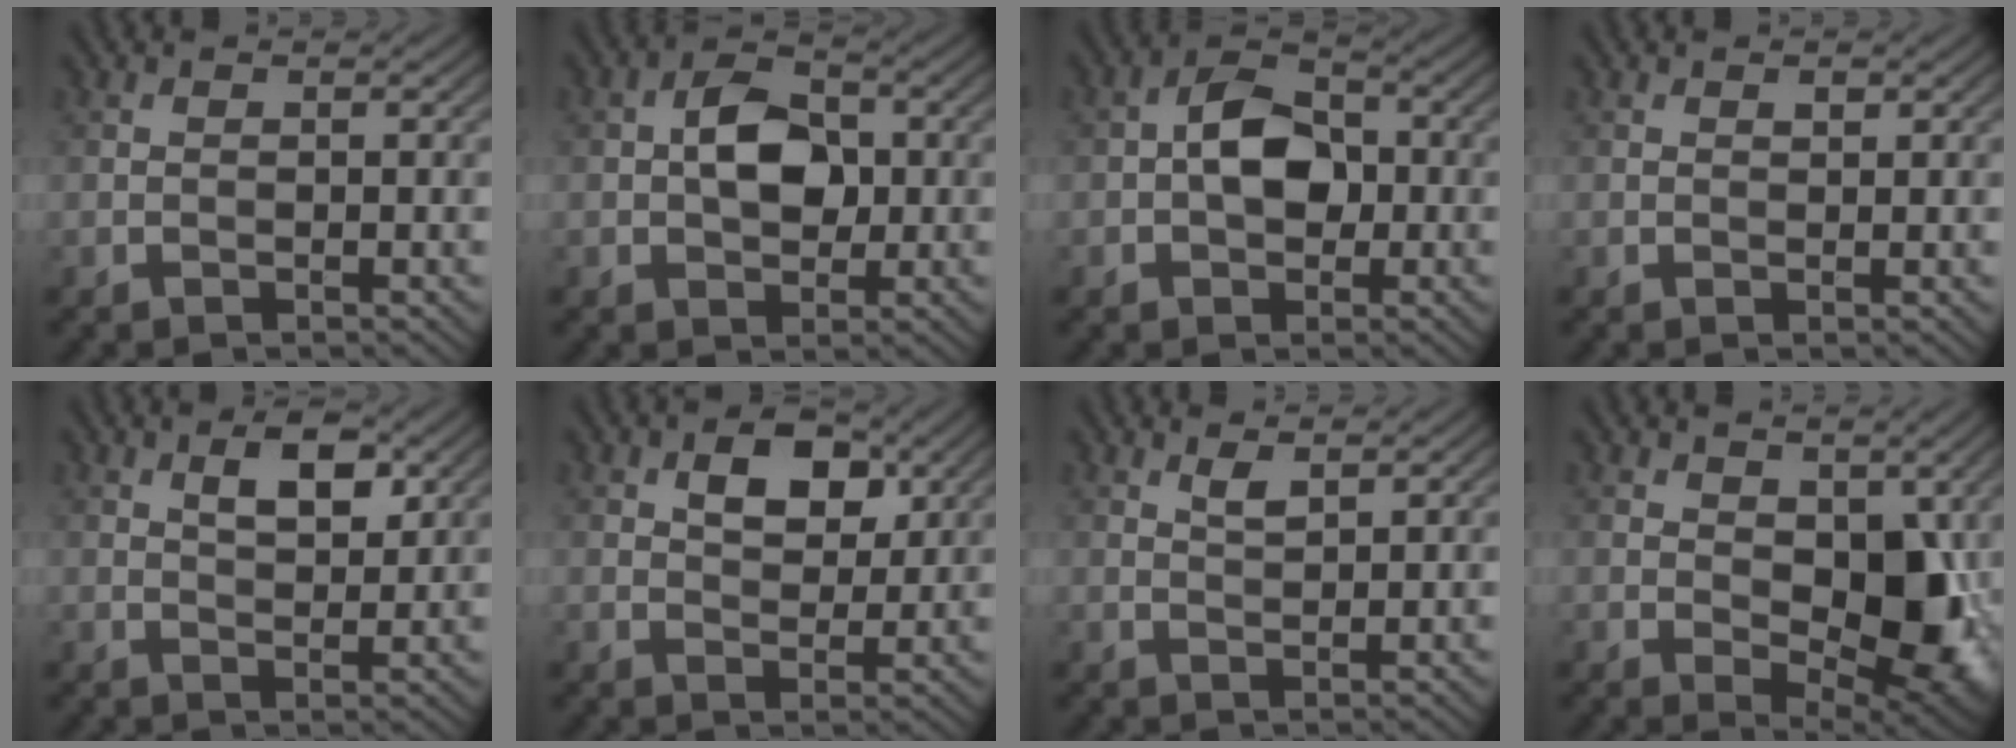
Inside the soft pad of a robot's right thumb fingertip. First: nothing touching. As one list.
[{"total": 5.6, "force": [0.2, 3.8, 4.1], "torque": [-0.071, 0.004, -0.004]}, {"total": 5.7, "force": [-0.4, 3.9, 4.2], "torque": [-0.071, 0.008, -0.015]}, {"total": 0.7, "force": [0.4, 0.3, 0.5], "torque": [-0.008, -0.003, 0.007]}, {"total": 4.5, "force": [2.0, 2.0, 3.5], "torque": [-0.063, 0.001, 0.036]}, {"total": 5.6, "force": [2.3, 3.4, 3.8], "torque": [-0.059, -0.002, 0.035]}, {"total": 1.9, "force": [1.3, 0.5, 1.3], "torque": [-0.030, -0.002, 0.027]}, {"total": 11.4, "force": [0.5, 6.6, 9.3], "torque": [-0.133, -0.015, 0.010]}]